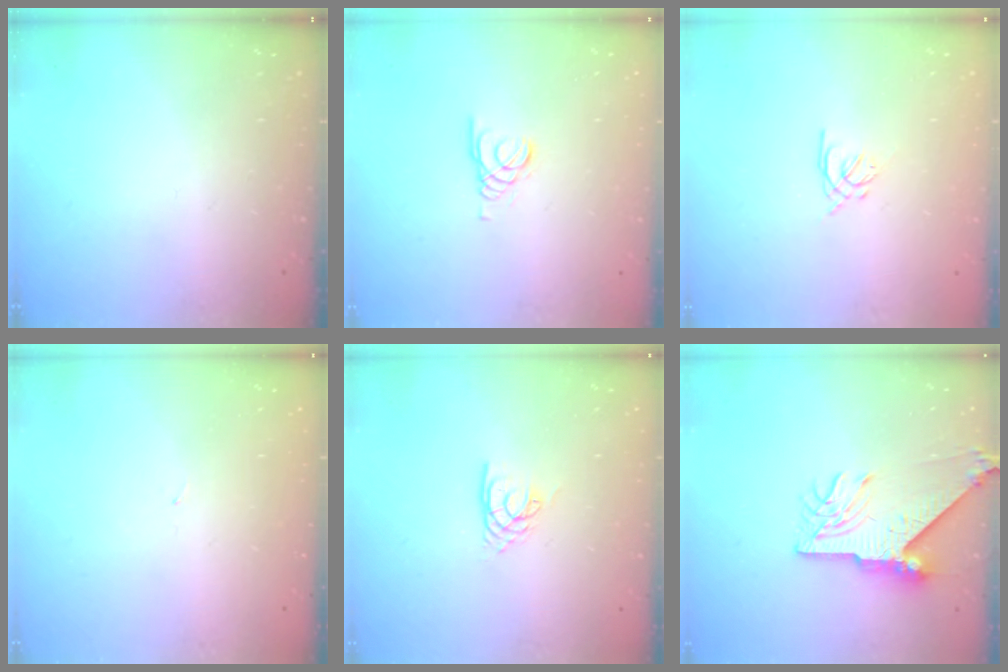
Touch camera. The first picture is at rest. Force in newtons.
{"total": 1.5, "press": 1.5, "slide": 0.1}
{"total": 1.6, "press": 1.5, "slide": 0.6}
{"total": 0.8, "press": 0.8, "slide": 0.1}
{"total": 3.2, "press": 3.2, "slide": 0.2}
{"total": 10.4, "press": 10.3, "slide": 1.3}